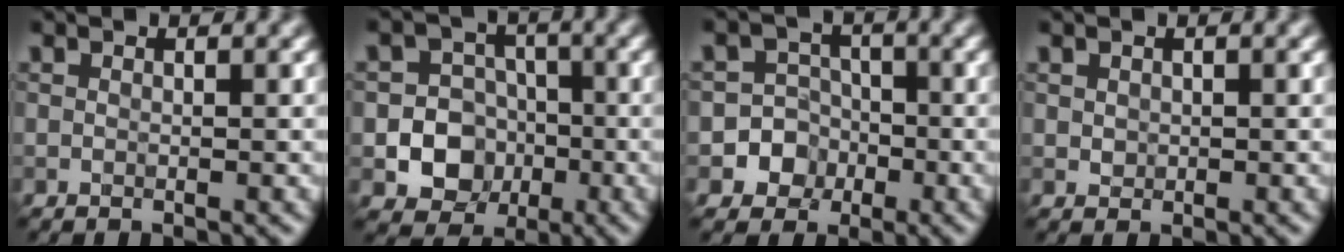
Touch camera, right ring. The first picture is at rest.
{"total": 7.7, "force": [-2.0, 7.0, 2.5], "torque": [-0.020, -0.001, -0.056]}
{"total": 6.0, "force": [-2.2, 5.5, 0.5], "torque": [0.014, 0.007, -0.057]}
{"total": 0.7, "force": [0.2, 0.7, 0.2], "torque": [-0.001, -0.003, 0.007]}